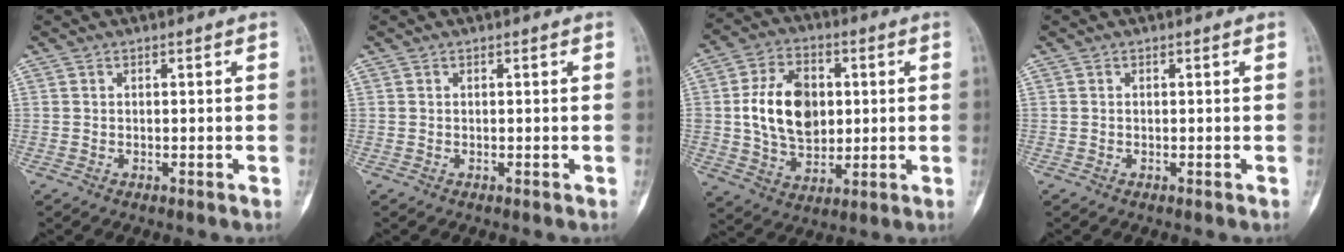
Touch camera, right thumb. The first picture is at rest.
{"total": 0.0}
{"total": 14.5, "force": [1.6, 10.1, 10.3], "torque": [-0.148, 0.000, 0.031]}
{"total": 0.0}